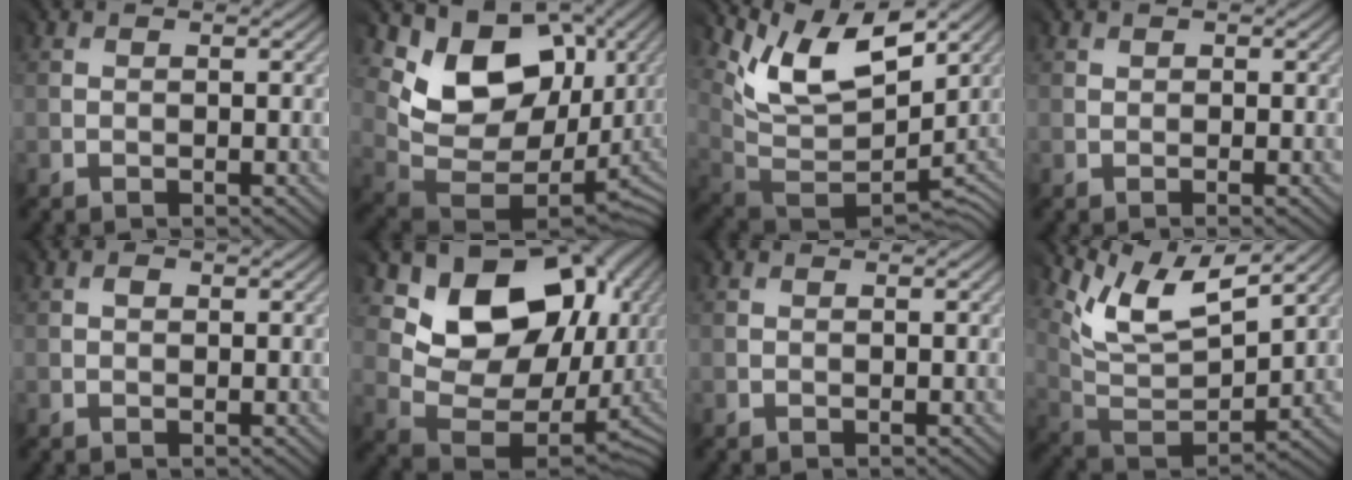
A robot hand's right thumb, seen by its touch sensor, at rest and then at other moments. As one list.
[{"total": 11.9, "force": [5.6, 8.7, 6.0], "torque": [-0.102, -0.003, 0.112]}, {"total": 9.9, "force": [6.9, 4.2, 5.7], "torque": [-0.121, 0.002, 0.140]}, {"total": 0.5, "force": [0.5, 0.0, 0.2], "torque": [-0.004, -0.001, 0.008]}, {"total": 1.0, "force": [0.5, 0.8, 0.3], "torque": [-0.003, 0.002, 0.009]}, {"total": 14.0, "force": [6.1, 10.4, 7.0], "torque": [-0.098, -0.006, 0.126]}, {"total": 0.0}, {"total": 9.6, "force": [7.7, 3.1, 4.8], "torque": [-0.123, 0.004, 0.151]}]